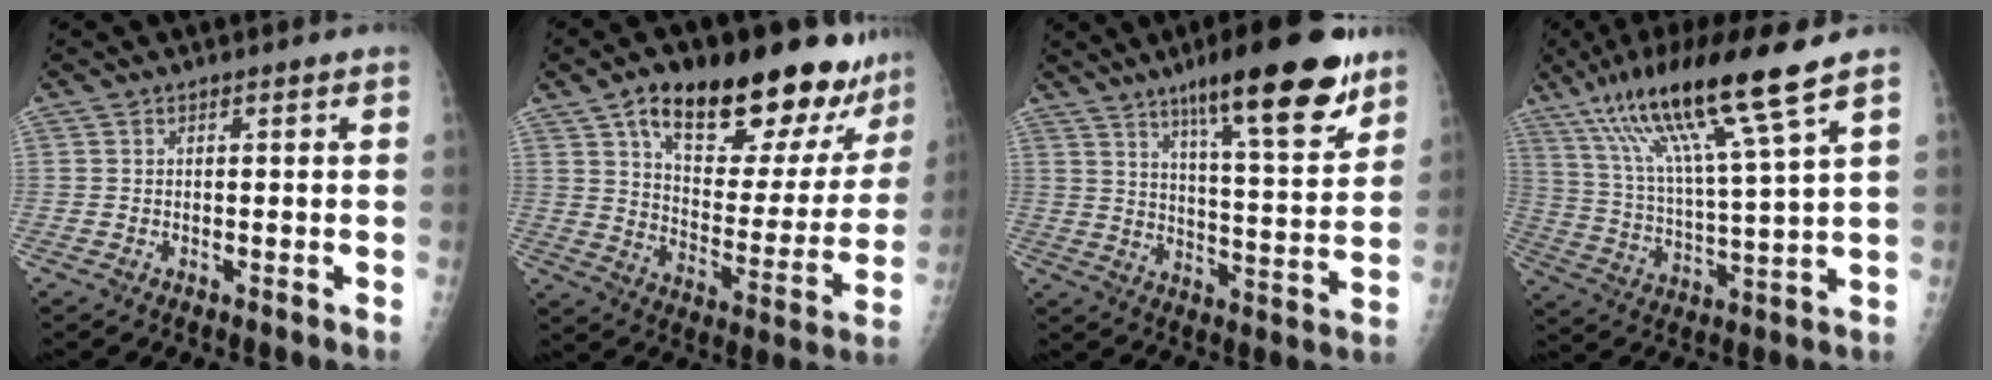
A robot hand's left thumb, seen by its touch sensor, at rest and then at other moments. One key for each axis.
{"total": 26.8, "fx": 18.2, "fy": 10.4, "fz": 16.6, "tx": -0.202, "ty": -0.058, "tz": 0.271}
{"total": 19.7, "fx": 12.7, "fy": 4.2, "fz": 14.5, "tx": -0.187, "ty": -0.059, "tz": 0.194}
{"total": 18.1, "fx": 11.3, "fy": 1.0, "fz": 14.2, "tx": -0.258, "ty": -0.036, "tz": 0.205}